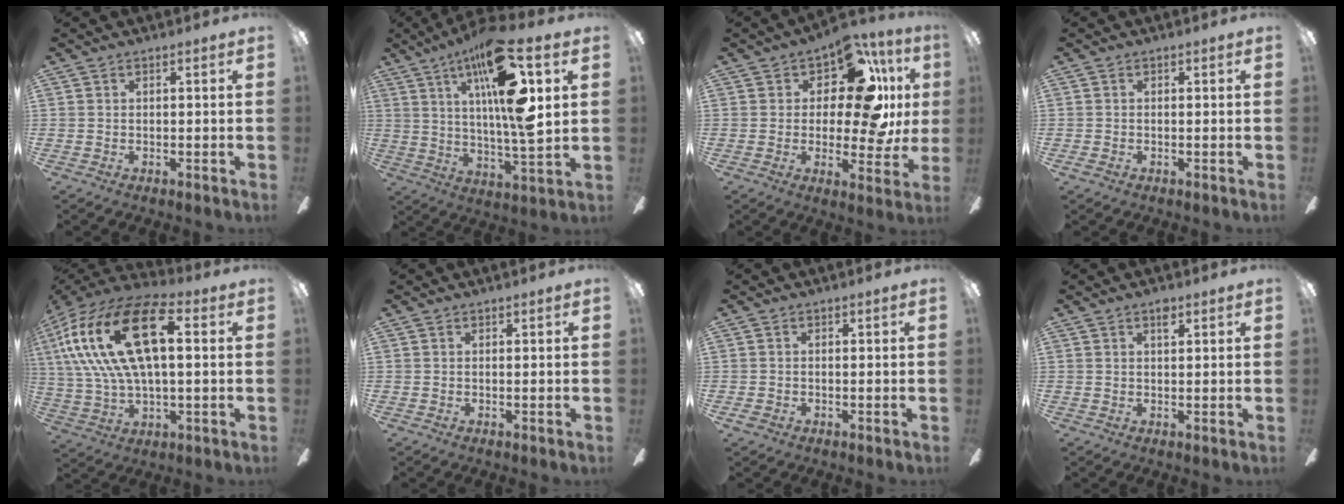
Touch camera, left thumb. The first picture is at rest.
{"total": 22.0, "force": [8.9, 5.8, 19.3], "torque": [-0.334, -0.041, 0.127]}
{"total": 16.9, "force": [7.9, 7.7, 12.7], "torque": [-0.198, -0.046, 0.134]}
{"total": 0.8, "force": [-0.4, 0.6, 0.4], "torque": [-0.006, 0.003, -0.009]}
{"total": 24.6, "force": [6.9, 12.2, 20.3], "torque": [-0.416, -0.007, 0.112]}
{"total": 0.0}
{"total": 1.3, "force": [-0.6, 1.0, 0.5], "torque": [-0.007, 0.003, -0.013]}
{"total": 2.3, "force": [1.5, 1.1, 1.4], "torque": [-0.015, -0.004, 0.023]}